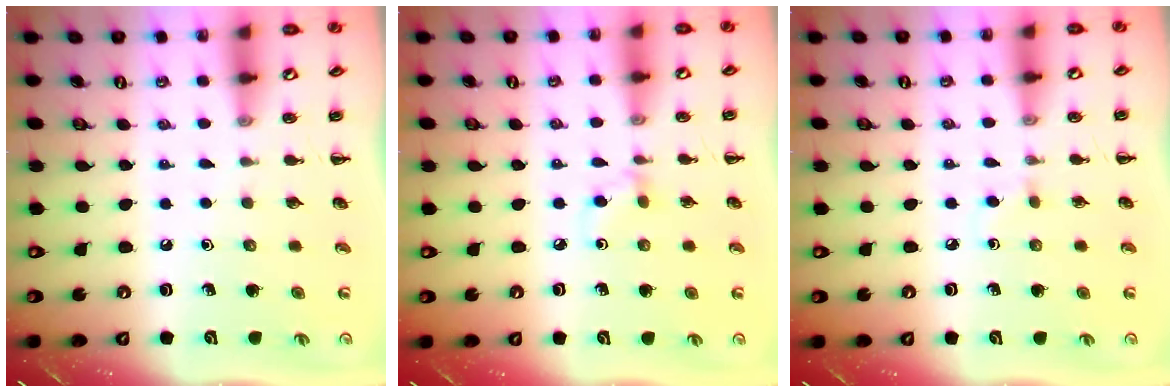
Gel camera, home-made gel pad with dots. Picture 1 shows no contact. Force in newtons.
{"total": 5.0, "press": 4.7, "slide": 1.6}
{"total": 2.4, "press": 2.1, "slide": 1.0}